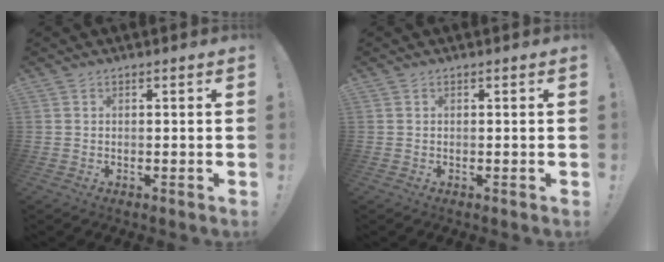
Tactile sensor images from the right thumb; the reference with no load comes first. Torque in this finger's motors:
{"motor_torque": [0.00, 0.00, 0.00, 0.00, 0.00]}